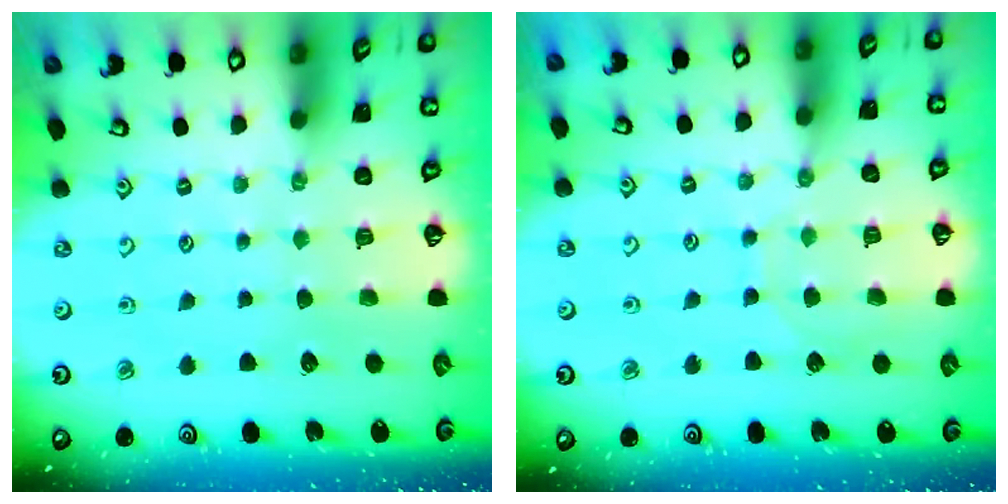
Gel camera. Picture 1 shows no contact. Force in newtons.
{"total": 6.9, "press": 6.8, "slide": 0.5}